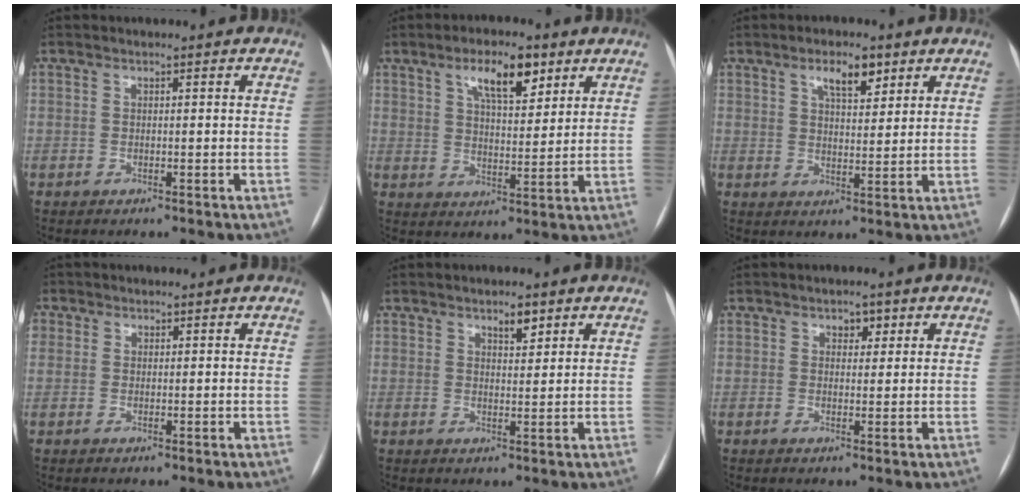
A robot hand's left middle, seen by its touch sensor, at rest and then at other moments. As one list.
[{"total": 8.3, "force": [4.8, 2.8, 6.2], "torque": [-0.105, 0.008, 0.081]}, {"total": 5.3, "force": [3.2, 2.0, 3.7], "torque": [-0.063, 0.004, 0.054]}, {"total": 2.0, "force": [0.8, 1.8, 0.2], "torque": [0.010, 0.000, 0.009]}, {"total": 2.6, "force": [1.8, 0.9, 1.7], "torque": [-0.026, 0.000, 0.031]}, {"total": 2.0, "force": [1.2, 1.3, 1.0], "torque": [-0.010, 0.002, 0.016]}]